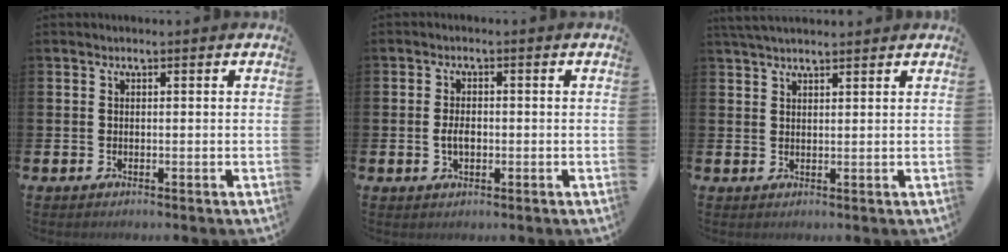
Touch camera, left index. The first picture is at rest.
{"total": 2.6, "force": [-0.3, 1.6, 2.1], "torque": [-0.031, 0.002, -0.009]}
{"total": 2.9, "force": [2.7, 0.5, 1.0], "torque": [-0.024, -0.004, 0.050]}